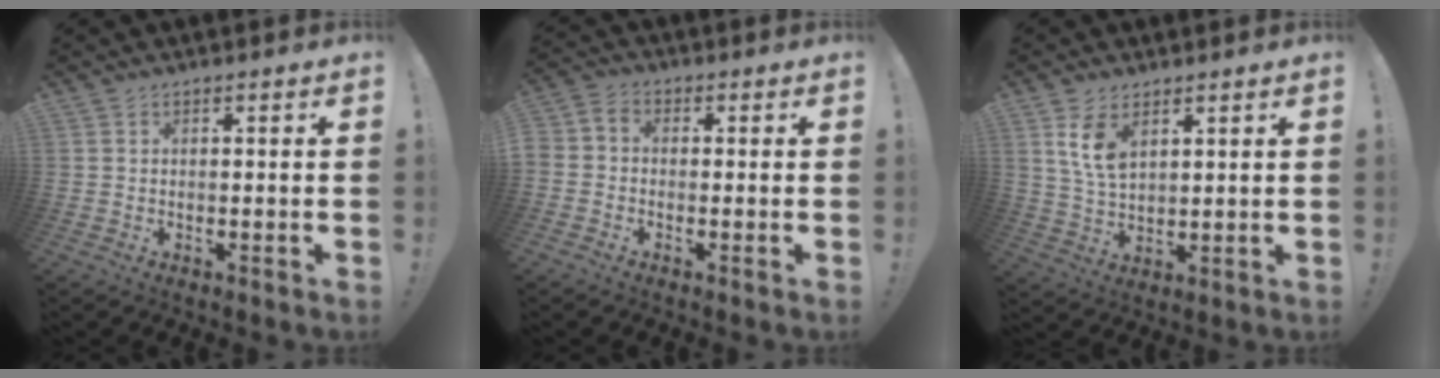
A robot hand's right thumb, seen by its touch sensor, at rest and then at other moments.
{"total": 2.9, "force": [-1.6, 1.9, 1.4], "torque": [-0.029, 0.008, -0.029]}
{"total": 8.2, "force": [4.2, 4.6, 5.3], "torque": [-0.098, -0.017, 0.078]}